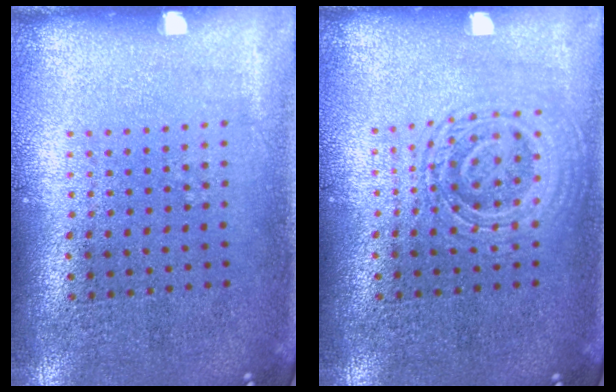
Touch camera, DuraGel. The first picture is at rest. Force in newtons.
{"total": 2.7, "press": 2.7, "slide": 0.5}